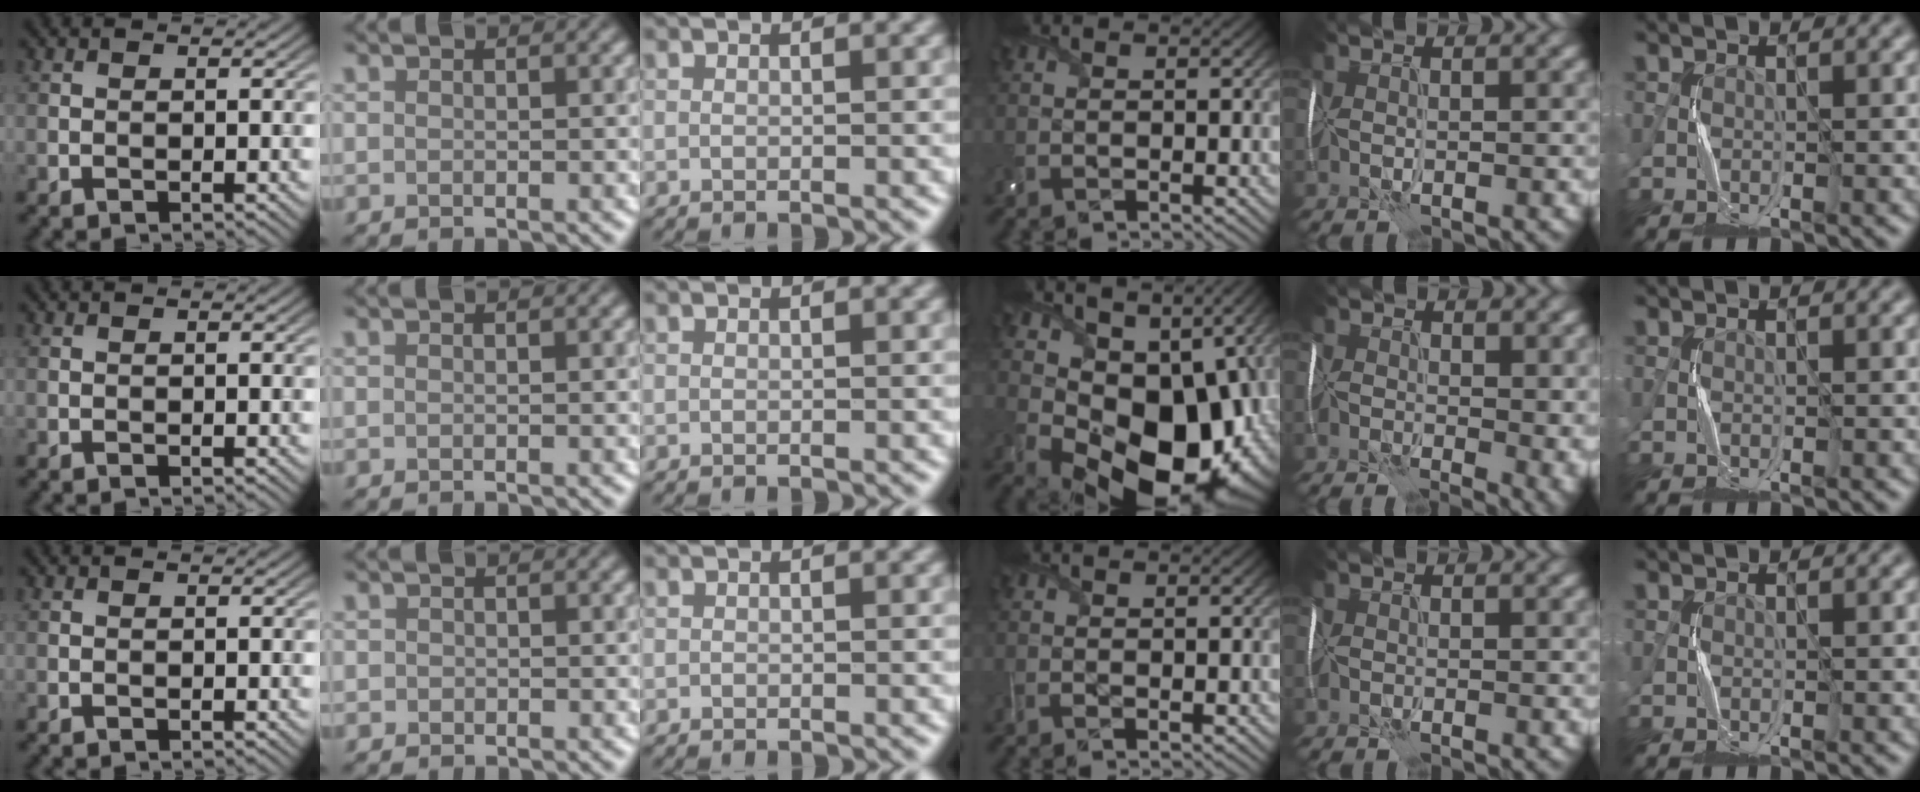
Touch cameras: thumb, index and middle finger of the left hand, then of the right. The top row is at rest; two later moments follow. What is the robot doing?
{"motion": "wrap", "object": "receipt paper"}